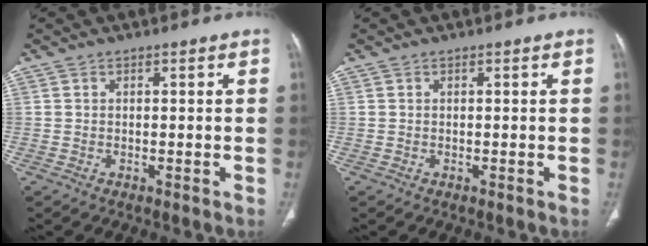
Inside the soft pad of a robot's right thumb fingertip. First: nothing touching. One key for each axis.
{"total": 0.0}